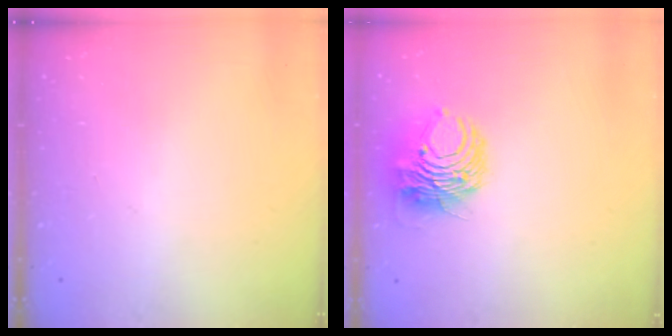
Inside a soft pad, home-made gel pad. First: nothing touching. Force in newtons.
{"total": 10.2, "press": 10.1, "slide": 1.4}